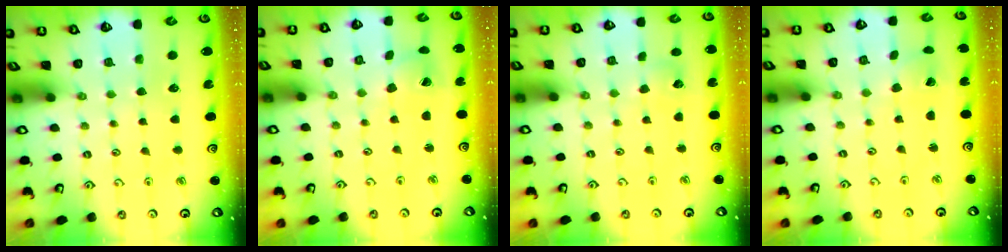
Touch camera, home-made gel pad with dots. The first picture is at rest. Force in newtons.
{"total": 5.9, "press": 5.9, "slide": 0.3}
{"total": 3.2, "press": 3.2, "slide": 0.3}
{"total": 1.6, "press": 1.5, "slide": 0.4}